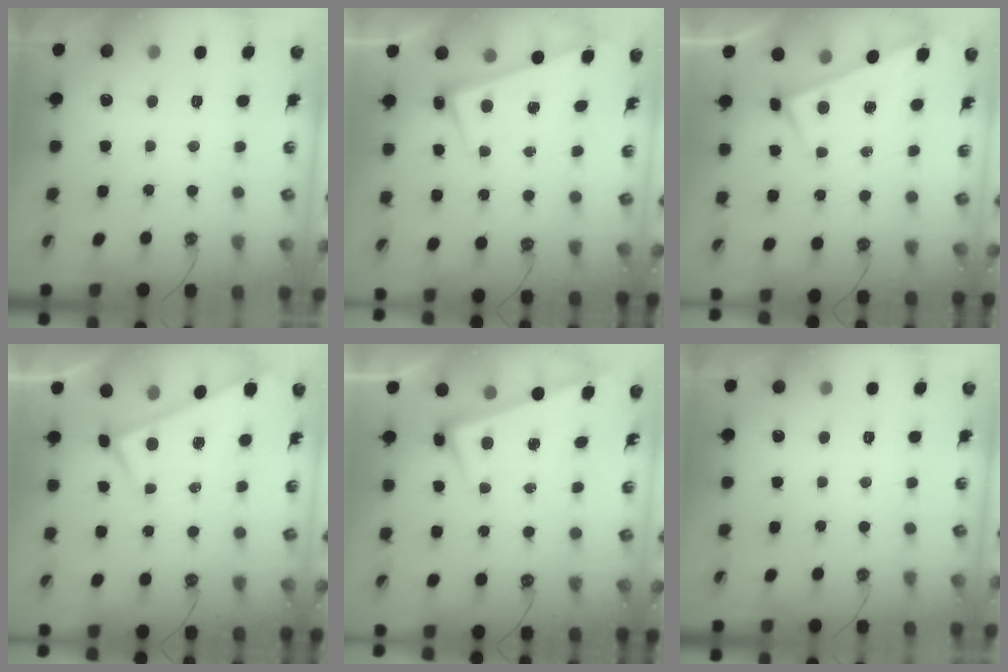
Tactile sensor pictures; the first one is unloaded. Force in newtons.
{"total": 2.6, "press": 2.6, "slide": 0.6}
{"total": 3.3, "press": 3.3, "slide": 0.3}
{"total": 0.0}
{"total": 2.6, "press": 2.5, "slide": 0.7}
{"total": 0.0}